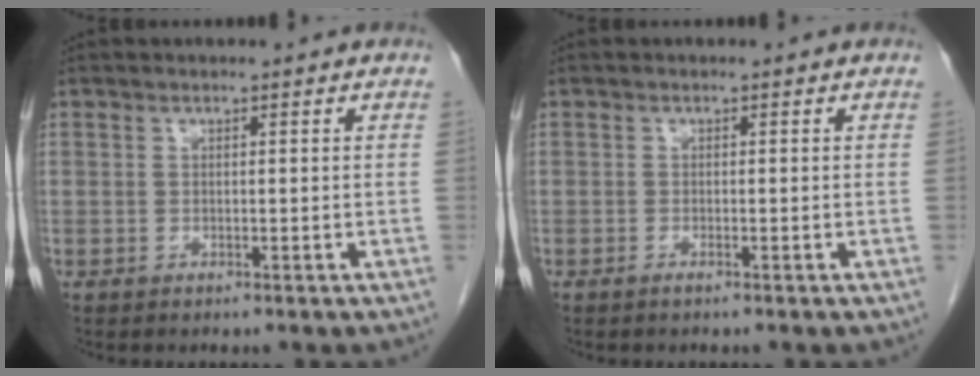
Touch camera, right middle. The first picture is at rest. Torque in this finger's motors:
{"motor_torque": [-0.01, 0.03, 0.01, 0.00]}